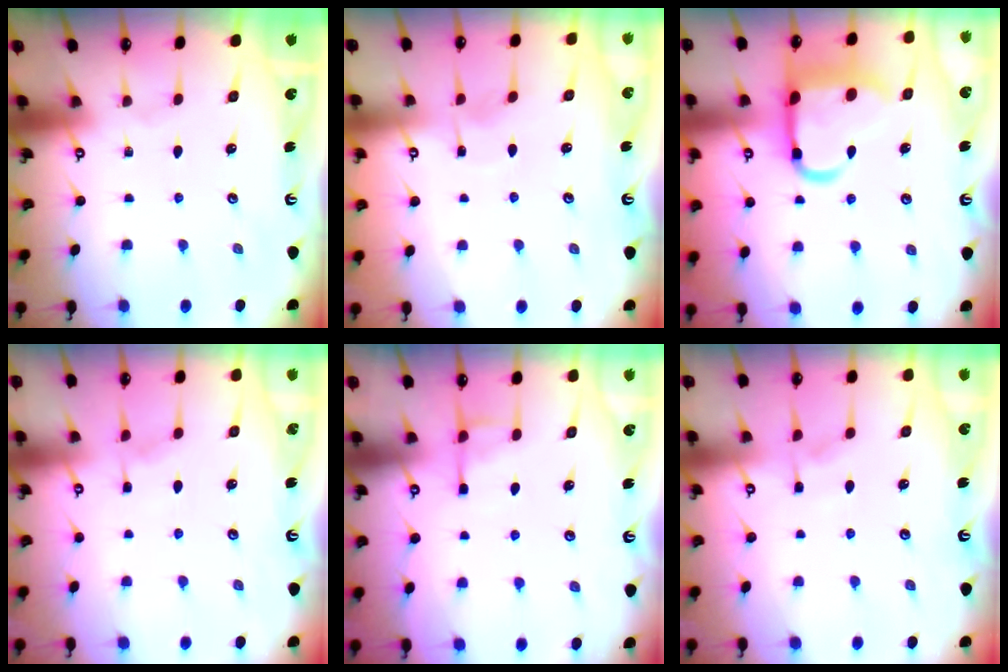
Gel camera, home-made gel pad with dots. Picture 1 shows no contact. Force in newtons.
{"total": 2.3, "press": 2.3, "slide": 0.3}
{"total": 16.0, "press": 15.9, "slide": 1.6}
{"total": 1.7, "press": 1.7, "slide": 0.3}
{"total": 5.1, "press": 5.1, "slide": 0.5}
{"total": 2.6, "press": 2.5, "slide": 0.6}